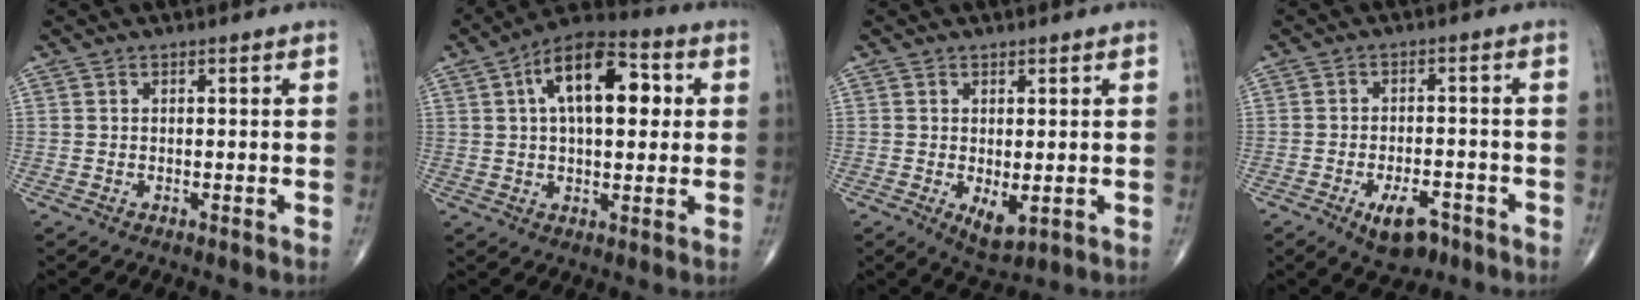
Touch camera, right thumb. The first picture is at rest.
{"total": 16.0, "force": [4.0, 8.0, 13.3], "torque": [-0.191, 0.021, 0.056]}
{"total": 4.1, "force": [-0.6, 1.8, 3.6], "torque": [-0.051, -0.013, 0.001]}
{"total": 7.0, "force": [-3.9, 3.4, 4.7], "torque": [-0.065, 0.017, -0.056]}